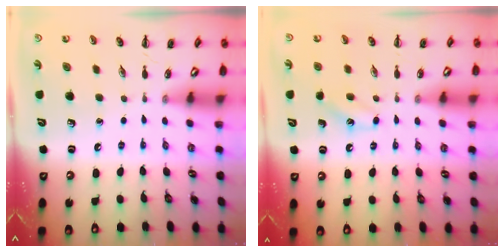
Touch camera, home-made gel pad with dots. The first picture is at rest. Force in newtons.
{"total": 6.2, "press": 6.0, "slide": 1.7}